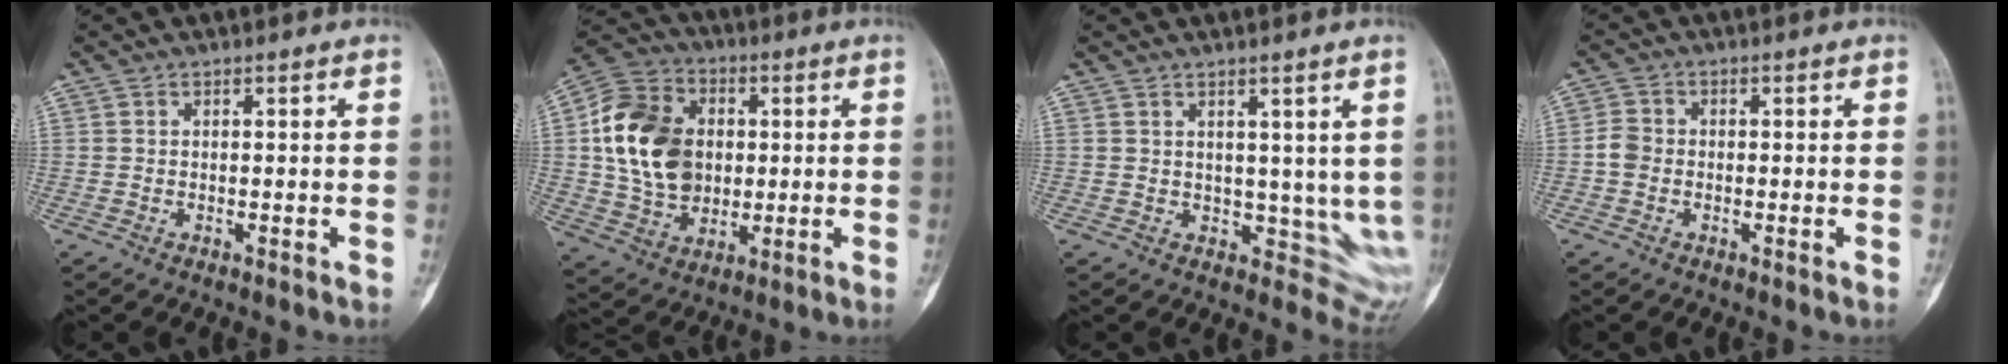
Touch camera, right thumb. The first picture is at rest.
{"total": 17.6, "force": [1.6, 13.3, 11.4], "torque": [-0.190, 0.011, 0.028]}
{"total": 6.2, "force": [1.7, 4.3, 4.2], "torque": [-0.020, -0.019, 0.035]}
{"total": 2.8, "force": [-0.9, 2.2, 1.5], "torque": [-0.023, 0.004, -0.026]}